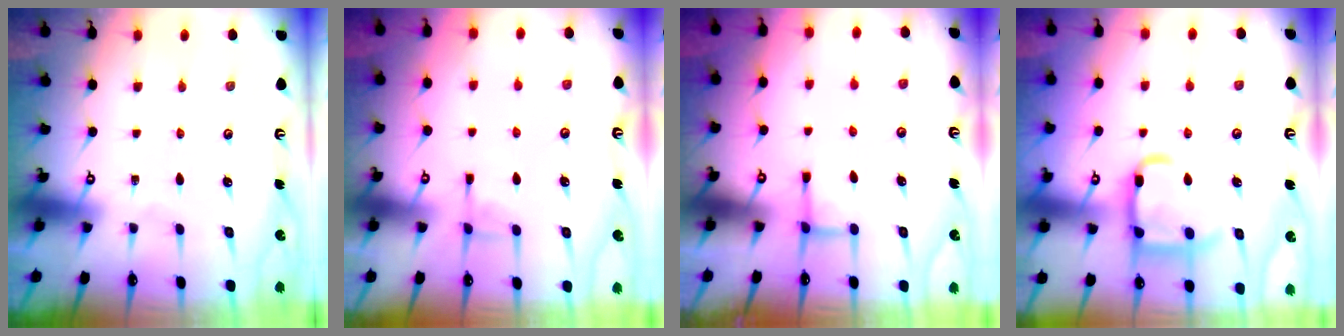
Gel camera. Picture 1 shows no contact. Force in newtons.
{"total": 5.2, "press": 5.1, "slide": 0.6}
{"total": 1.8, "press": 1.8, "slide": 0.4}
{"total": 15.2, "press": 15.1, "slide": 1.4}